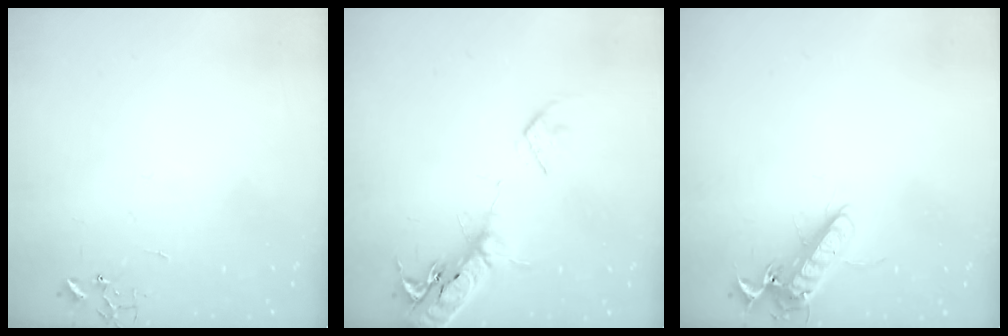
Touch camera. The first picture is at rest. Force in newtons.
{"total": 18.4, "press": 17.9, "slide": 4.4}
{"total": 13.5, "press": 13.5, "slide": 1.2}